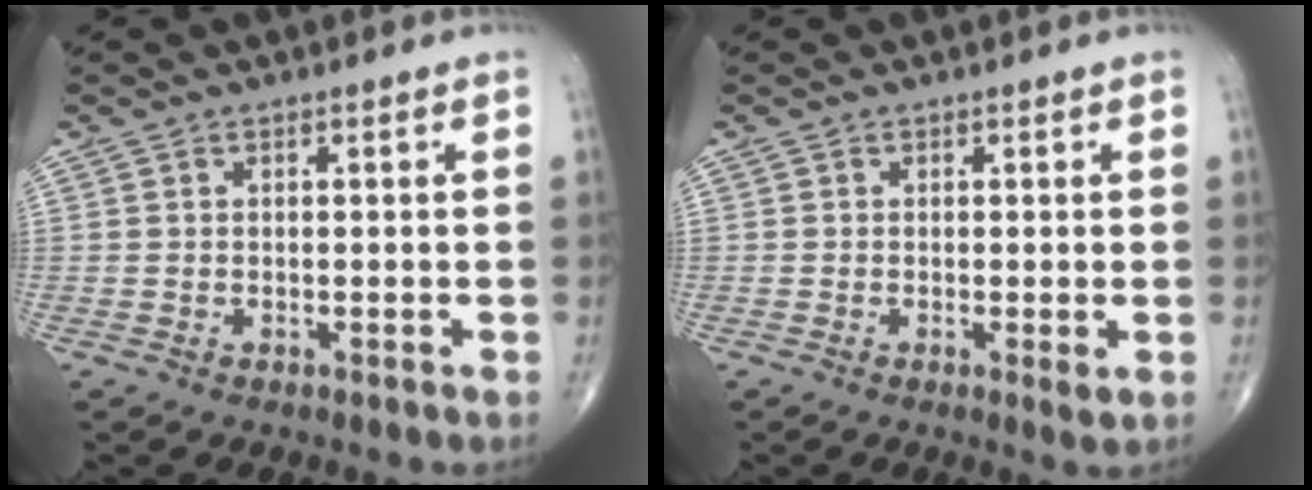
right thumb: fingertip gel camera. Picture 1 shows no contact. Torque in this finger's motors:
{"motor_torque": [-0.26, 0.03, -0.31, -0.19, 0.00]}